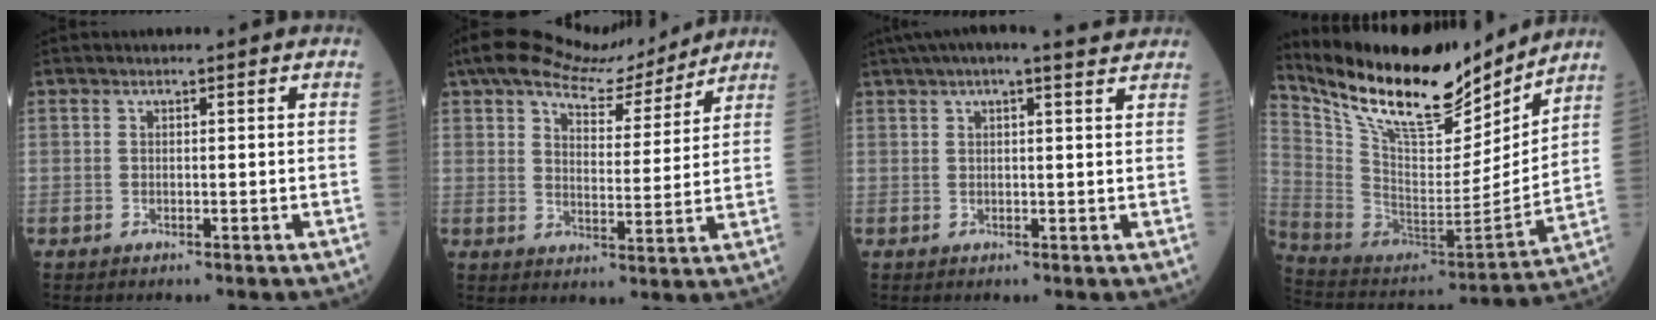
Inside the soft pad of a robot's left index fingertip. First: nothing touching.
{"total": 12.5, "force": [11.1, 3.2, 4.8], "torque": [-0.081, 0.012, 0.168]}
{"total": 8.7, "force": [7.2, 1.1, 4.8], "torque": [-0.081, 0.038, 0.091]}
{"total": 21.7, "force": [18.4, 5.3, 10.1], "torque": [-0.196, -0.025, 0.319]}